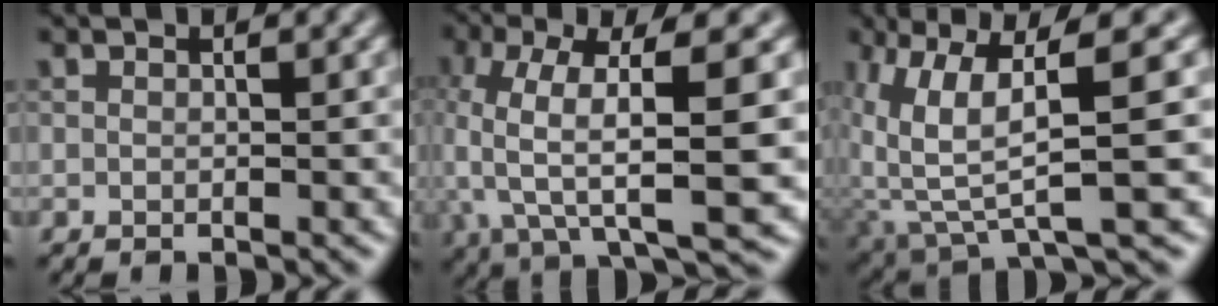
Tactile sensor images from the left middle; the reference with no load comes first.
{"total": 10.3, "force": [-0.5, 3.6, 9.6], "torque": [-0.189, -0.002, -0.010]}
{"total": 7.4, "force": [1.8, 1.5, 7.0], "torque": [-0.137, -0.005, 0.039]}